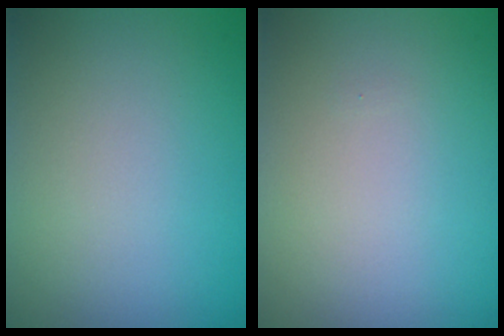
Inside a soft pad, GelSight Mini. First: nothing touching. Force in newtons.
{"total": 0.0}